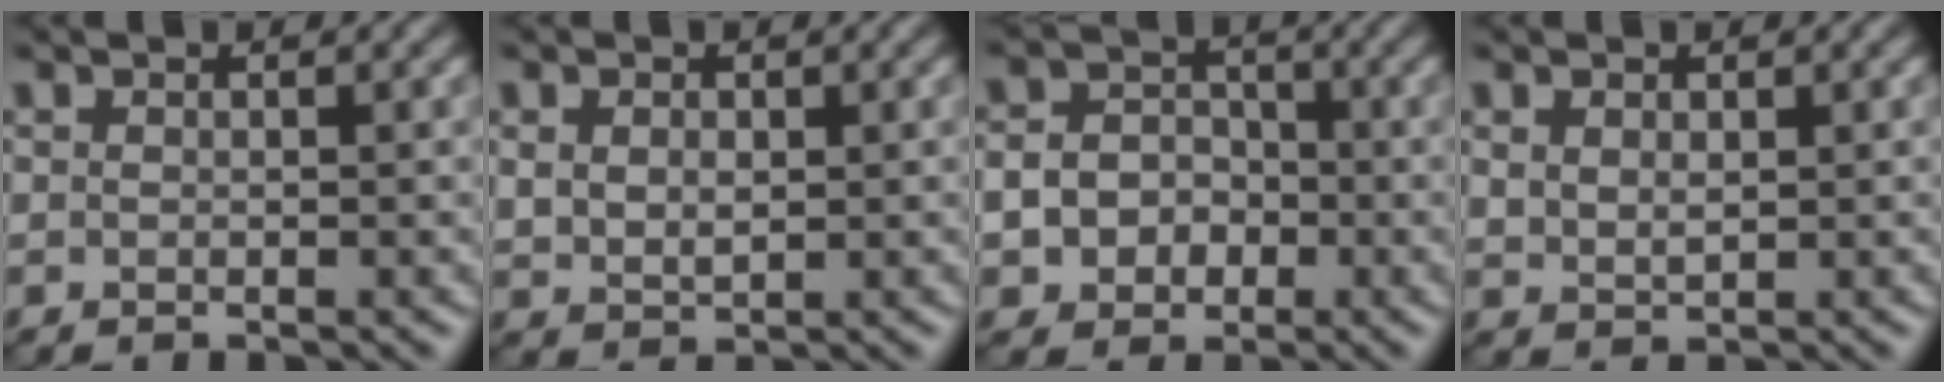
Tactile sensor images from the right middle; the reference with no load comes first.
{"total": 2.2, "force": [0.3, 1.6, 1.5], "torque": [-0.034, -0.006, 0.011]}
{"total": 5.7, "force": [-1.7, 5.0, 2.1], "torque": [-0.026, 0.001, -0.045]}
{"total": 1.5, "force": [0.6, 0.9, 1.0], "torque": [-0.023, -0.007, 0.016]}